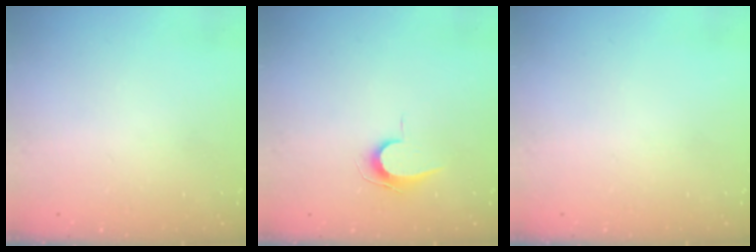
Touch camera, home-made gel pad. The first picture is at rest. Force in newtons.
{"total": 6.9, "press": 6.8, "slide": 0.7}
{"total": 0.0}